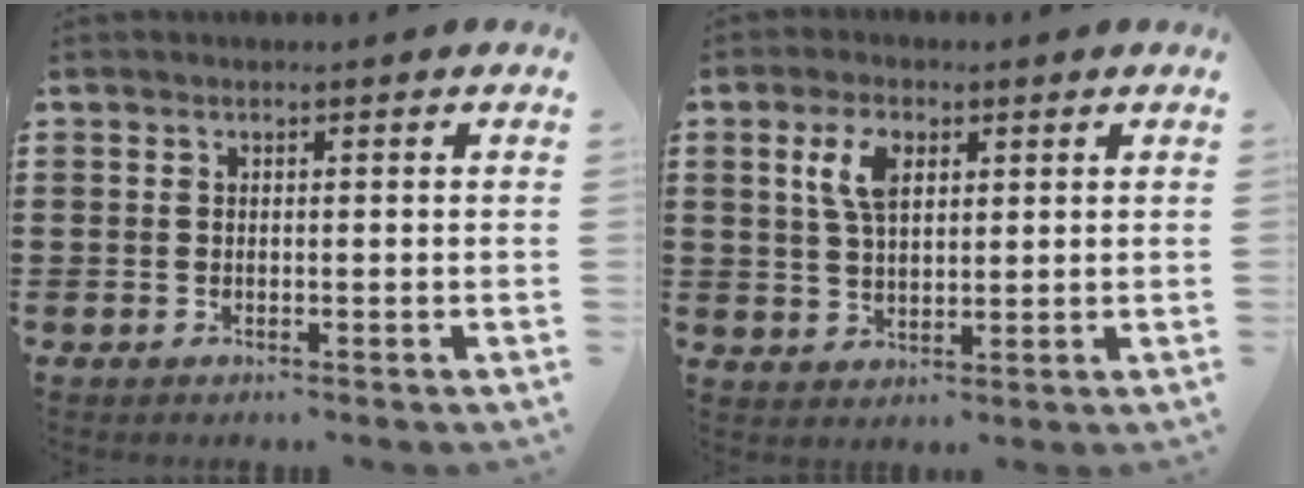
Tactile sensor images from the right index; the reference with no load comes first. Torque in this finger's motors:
{"motor_torque": [0.77, -0.10, 0.28, 0.17]}